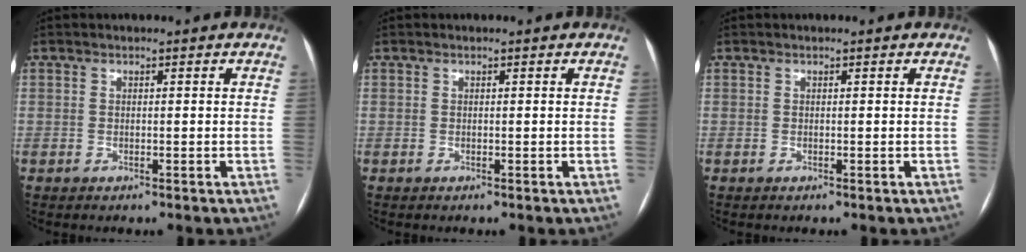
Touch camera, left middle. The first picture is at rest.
{"total": 0.0}
{"total": 0.0}